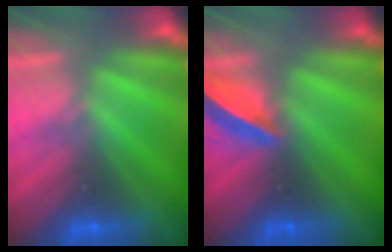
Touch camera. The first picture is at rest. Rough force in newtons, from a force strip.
{"total": 6.1}